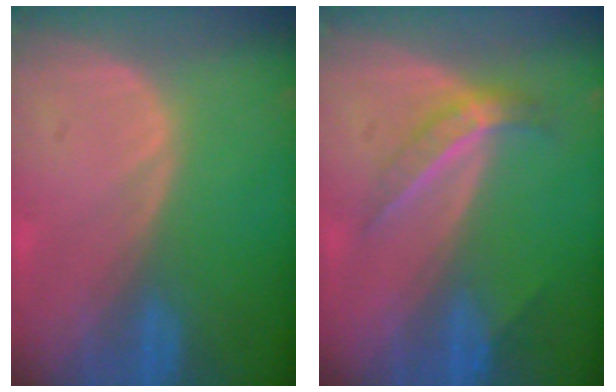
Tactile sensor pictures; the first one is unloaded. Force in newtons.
{"total": 4.7, "press": 4.2, "slide": 2.2}